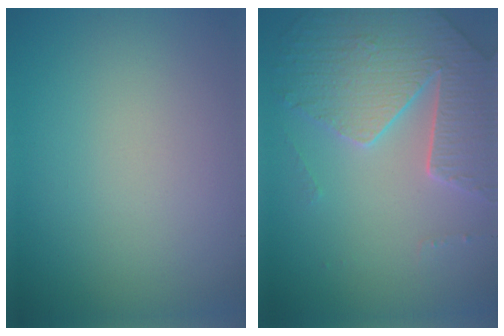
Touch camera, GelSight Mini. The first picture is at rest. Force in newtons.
{"total": 5.2, "press": 4.7, "slide": 2.3}